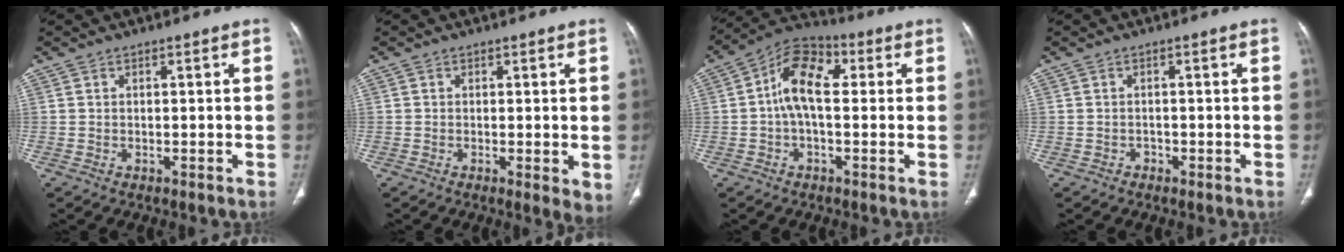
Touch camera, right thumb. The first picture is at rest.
{"total": 3.7, "force": [-0.4, 1.2, 3.5], "torque": [-0.051, -0.012, -0.009]}
{"total": 10.0, "force": [0.7, 5.8, 8.2], "torque": [-0.131, 0.031, -0.001]}
{"total": 0.9, "force": [-0.6, 0.6, 0.1], "torque": [0.001, 0.003, -0.014]}